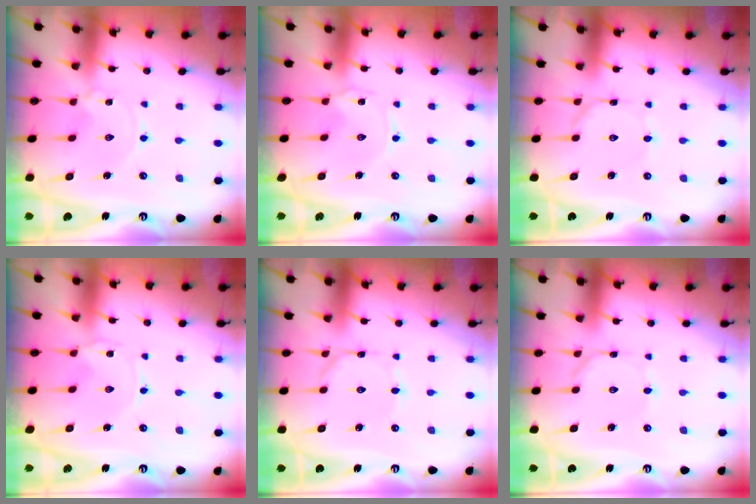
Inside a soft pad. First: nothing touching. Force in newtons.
{"total": 0.0}
{"total": 1.6, "press": 1.6, "slide": 0.1}
{"total": 0.0}
{"total": 0.9, "press": 0.9, "slide": 0.0}
{"total": 1.6, "press": 1.6, "slide": 0.1}